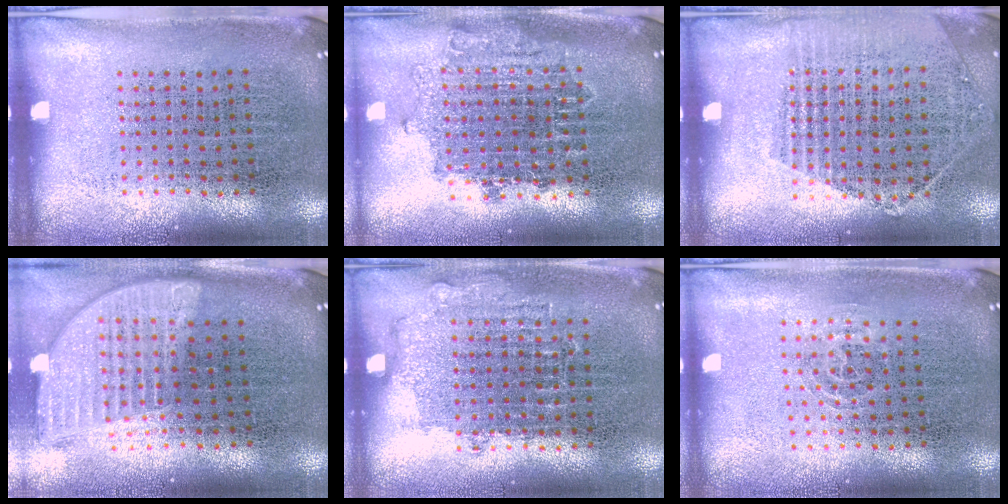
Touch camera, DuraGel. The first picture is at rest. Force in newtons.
{"total": 1.6, "press": 1.3, "slide": 0.9}
{"total": 1.4, "press": 1.4, "slide": 0.4}
{"total": 2.0, "press": 1.6, "slide": 1.2}
{"total": 0.8, "press": 0.8, "slide": 0.3}
{"total": 0.9, "press": 0.5, "slide": 0.8}